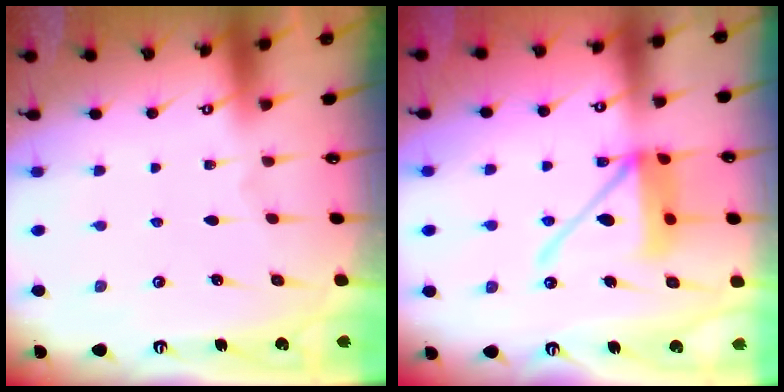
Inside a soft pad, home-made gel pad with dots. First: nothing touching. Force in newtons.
{"total": 14.0, "press": 13.9, "slide": 1.9}